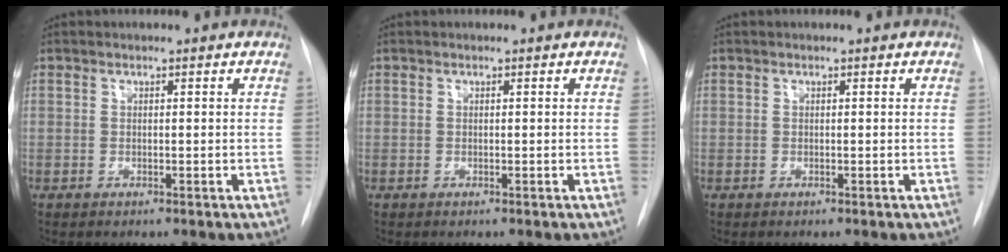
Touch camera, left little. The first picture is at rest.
{"total": 0.0}
{"total": 0.0}